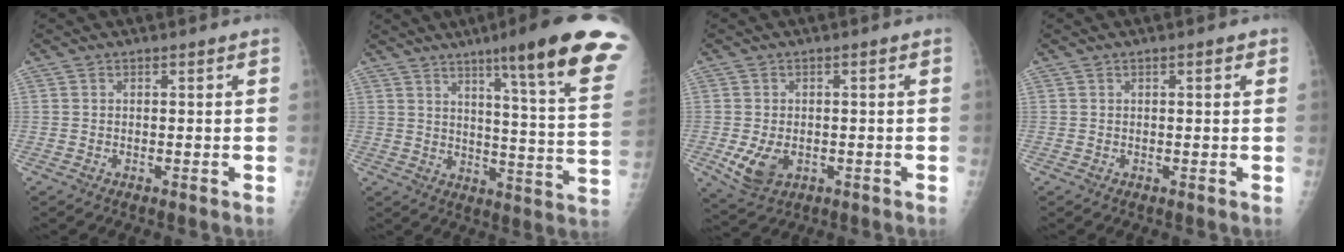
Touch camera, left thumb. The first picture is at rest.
{"total": 22.1, "force": [13.7, 1.2, 17.3], "torque": [-0.216, -0.070, 0.180]}
{"total": 6.1, "force": [-1.6, 4.0, 4.3], "torque": [-0.078, -0.002, -0.016]}
{"total": 1.2, "force": [0.5, 0.4, 1.0], "torque": [-0.012, 0.002, 0.005]}